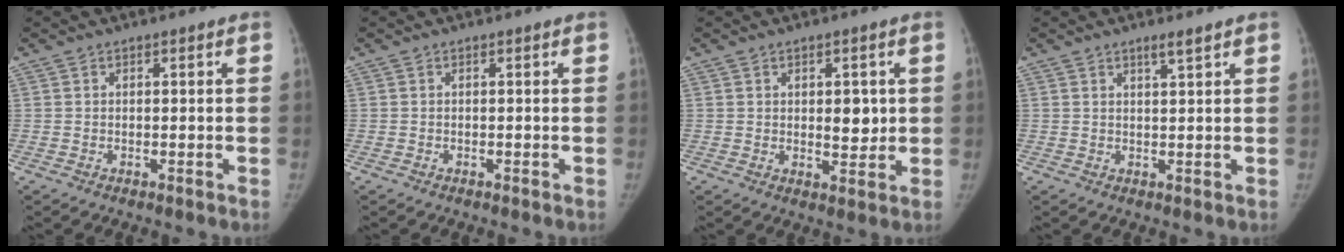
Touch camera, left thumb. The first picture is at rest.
{"total": 0.0}
{"total": 5.4, "force": [1.0, 2.9, 4.5], "torque": [-0.042, -0.009, 0.018]}
{"total": 2.2, "force": [1.6, 0.1, 1.4], "torque": [-0.025, -0.013, 0.030]}